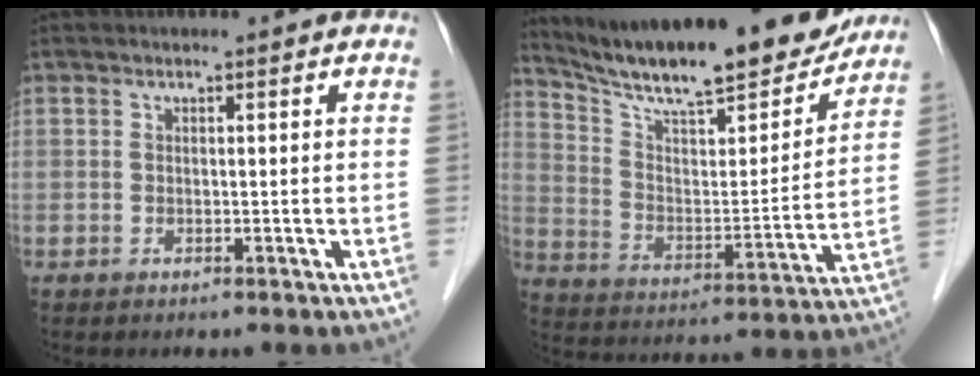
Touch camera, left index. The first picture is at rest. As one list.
[{"total": 21.7, "force": [19.3, 3.4, 9.3], "torque": [-0.155, -0.017, 0.295]}]